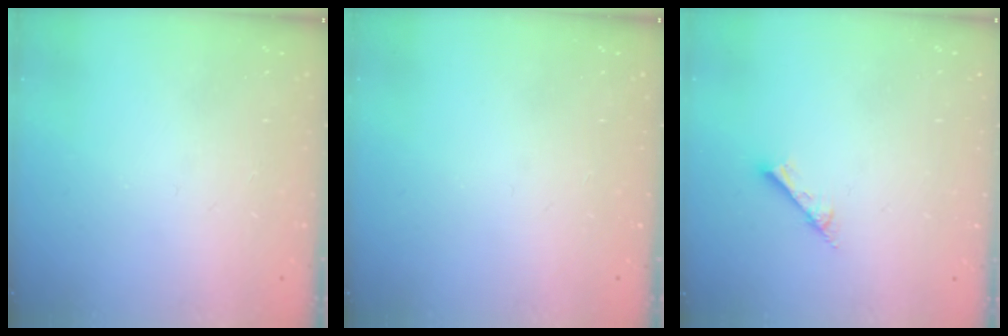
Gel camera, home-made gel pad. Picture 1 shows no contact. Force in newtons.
{"total": 0.0}
{"total": 2.7, "press": 2.7, "slide": 0.2}